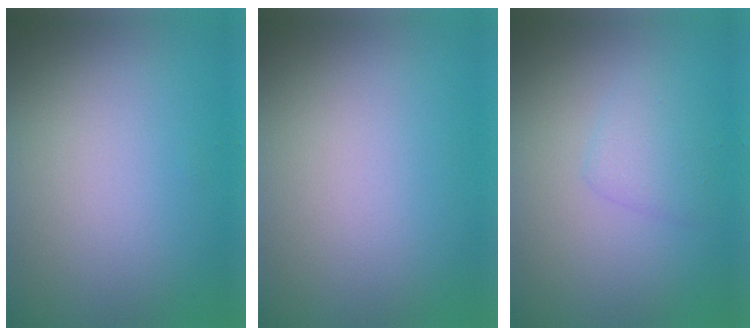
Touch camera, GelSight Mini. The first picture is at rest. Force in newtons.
{"total": 0.0}
{"total": 1.6, "press": 1.6, "slide": 0.1}